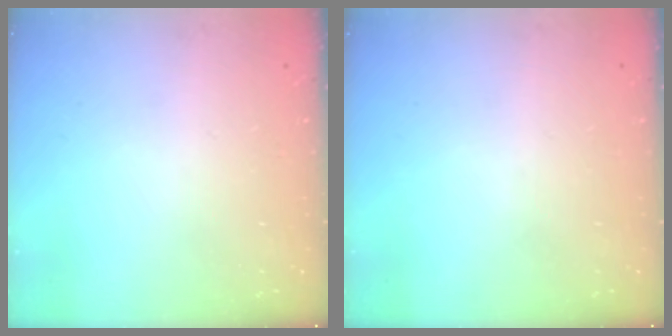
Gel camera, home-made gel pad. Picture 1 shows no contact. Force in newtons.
{"total": 0.0}